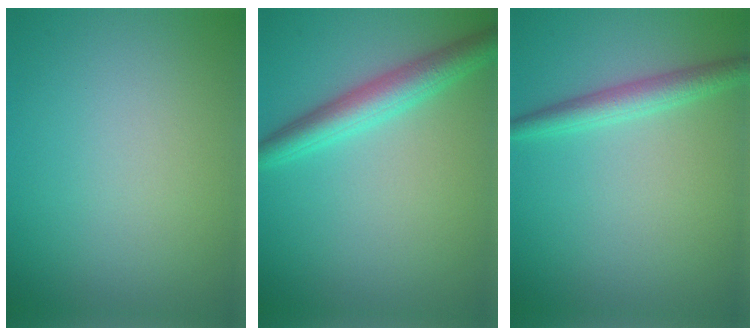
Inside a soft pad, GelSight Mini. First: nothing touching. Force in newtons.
{"total": 4.2, "press": 4.2, "slide": 0.1}
{"total": 2.7, "press": 2.7, "slide": 0.1}